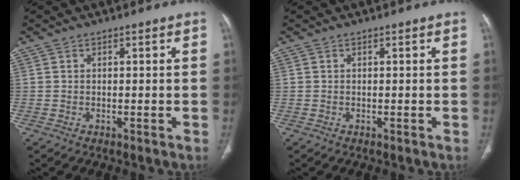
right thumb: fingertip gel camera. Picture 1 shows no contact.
{"total": 0.0}